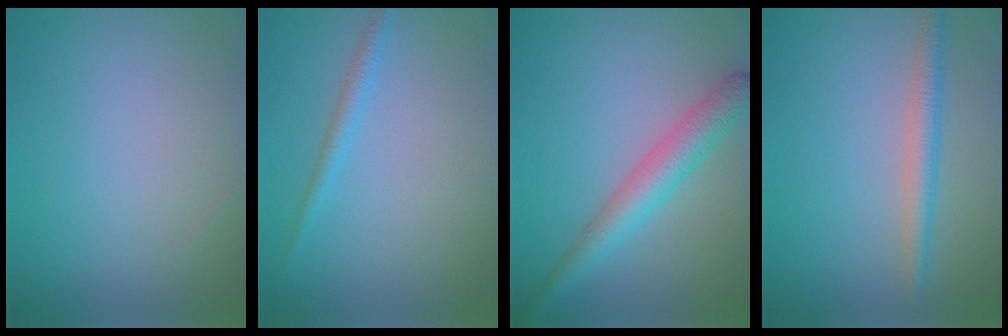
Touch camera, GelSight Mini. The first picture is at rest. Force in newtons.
{"total": 1.3, "press": 1.3, "slide": 0.1}
{"total": 4.0, "press": 4.0, "slide": 0.1}
{"total": 2.4, "press": 2.4, "slide": 0.1}